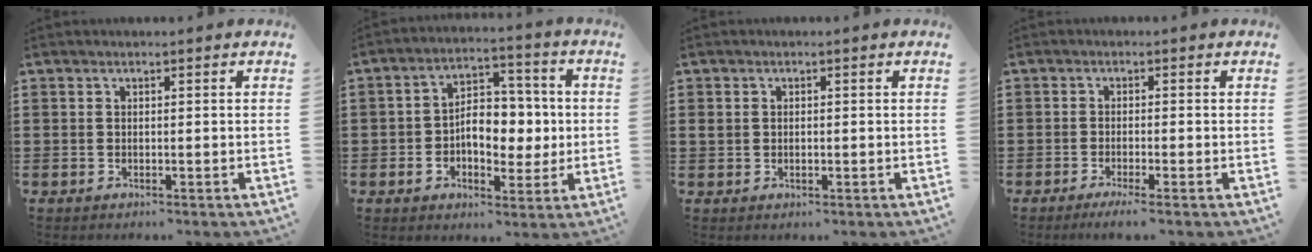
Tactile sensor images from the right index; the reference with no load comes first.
{"total": 7.9, "force": [-0.7, 5.5, 5.5], "torque": [-0.080, 0.007, -0.019]}
{"total": 0.9, "force": [0.0, 0.7, 0.6], "torque": [-0.013, 0.005, -0.001]}
{"total": 1.8, "force": [-1.3, -0.2, 1.3], "torque": [-0.028, -0.005, -0.026]}